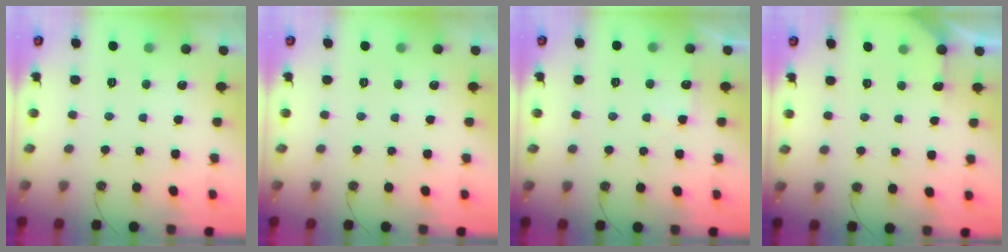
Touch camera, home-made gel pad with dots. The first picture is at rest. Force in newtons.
{"total": 0.0}
{"total": 6.3, "press": 6.3, "slide": 0.7}
{"total": 2.3, "press": 2.3, "slide": 0.3}